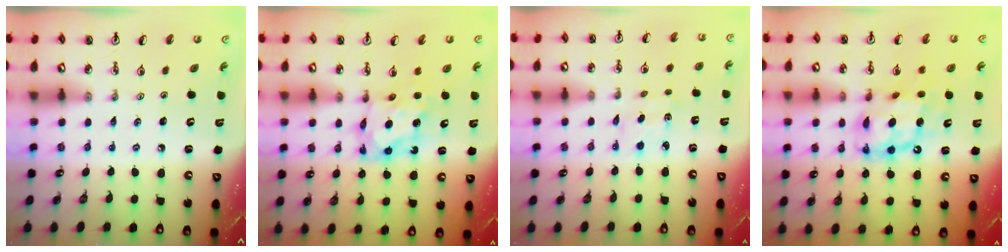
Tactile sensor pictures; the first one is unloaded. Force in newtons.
{"total": 6.9, "press": 6.9, "slide": 0.4}
{"total": 2.8, "press": 2.7, "slide": 0.6}
{"total": 12.8, "press": 12.7, "slide": 1.2}